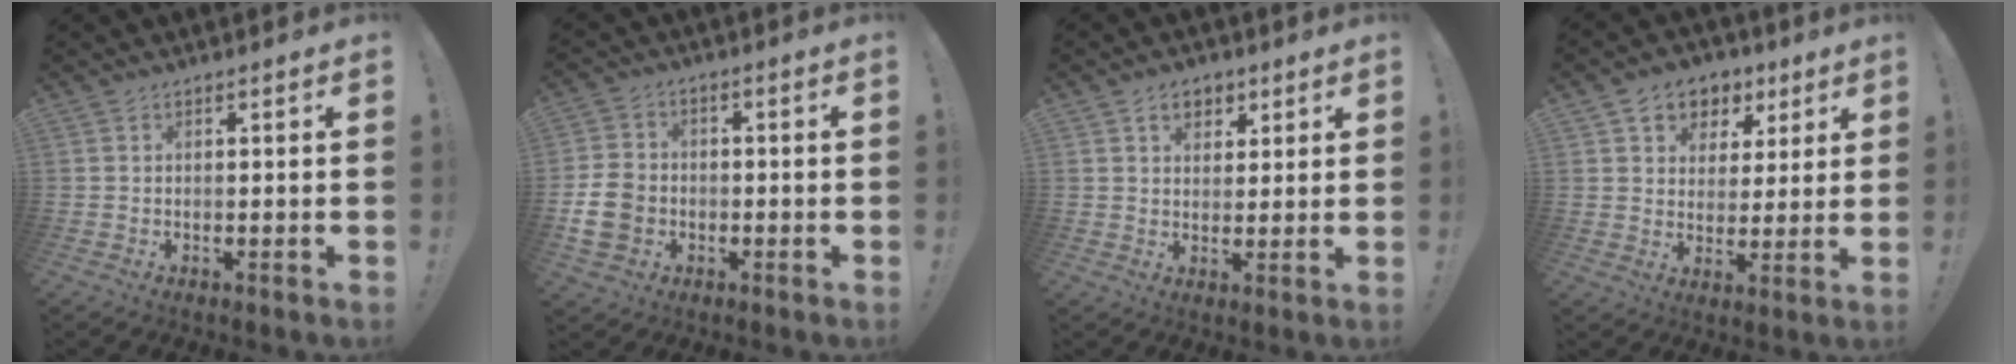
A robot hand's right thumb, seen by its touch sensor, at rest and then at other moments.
{"total": 10.4, "force": [-2.6, 8.3, 5.5], "torque": [-0.101, 0.021, -0.048]}
{"total": 5.9, "force": [2.9, 4.5, 2.5], "torque": [-0.032, -0.007, 0.053]}
{"total": 7.6, "force": [3.6, 6.5, 1.5], "torque": [-0.027, -0.018, 0.073]}